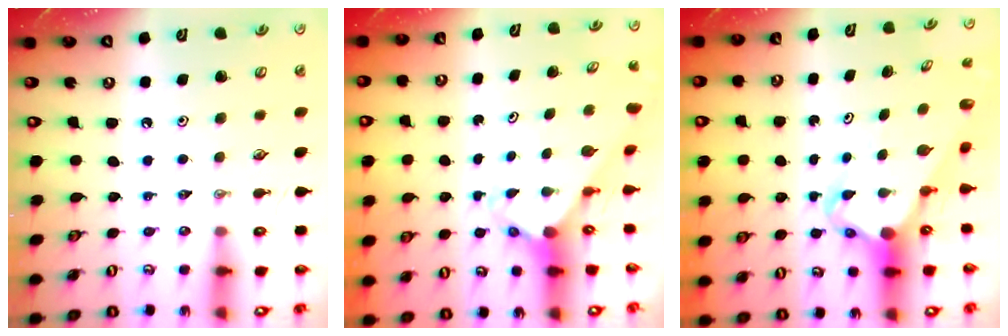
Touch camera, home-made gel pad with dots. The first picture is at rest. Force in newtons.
{"total": 3.8, "press": 3.7, "slide": 0.3}
{"total": 5.1, "press": 5.0, "slide": 0.4}